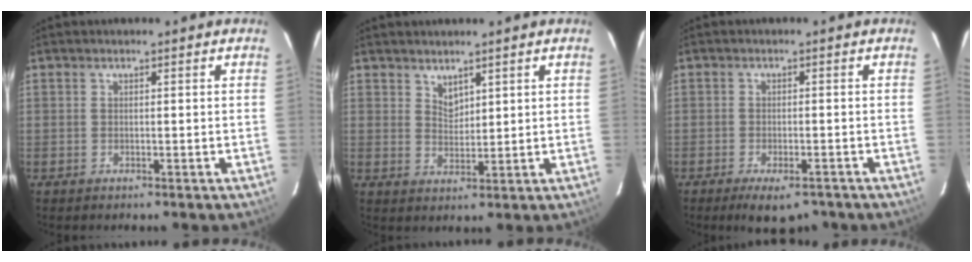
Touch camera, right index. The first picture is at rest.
{"total": 2.8, "force": [2.3, 1.2, 1.0], "torque": [-0.014, 0.000, 0.043]}
{"total": 6.6, "force": [-5.0, 2.2, 3.7], "torque": [-0.073, -0.013, -0.074]}